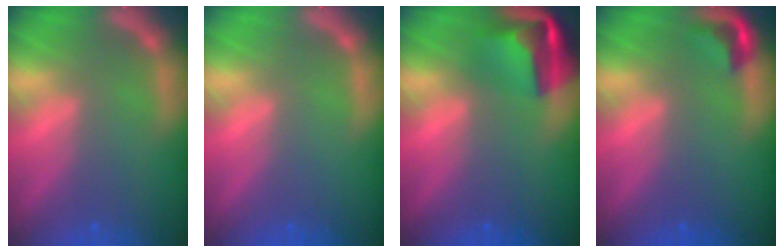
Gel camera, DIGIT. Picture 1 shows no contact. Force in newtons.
{"total": 0.0}
{"total": 6.9}
{"total": 2.4}